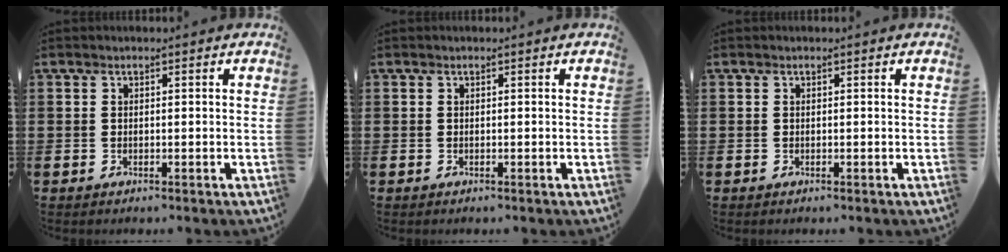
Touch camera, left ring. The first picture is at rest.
{"total": 0.0}
{"total": 0.0}